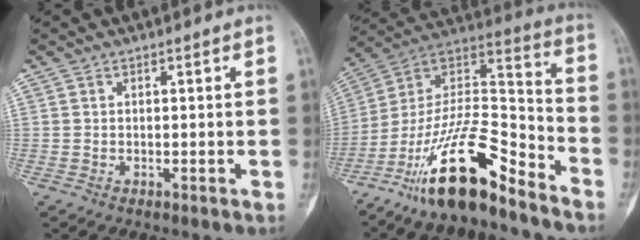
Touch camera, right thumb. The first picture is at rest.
{"total": 20.5, "force": [-14.1, 6.2, 13.5], "torque": [-0.240, 0.098, -0.251]}